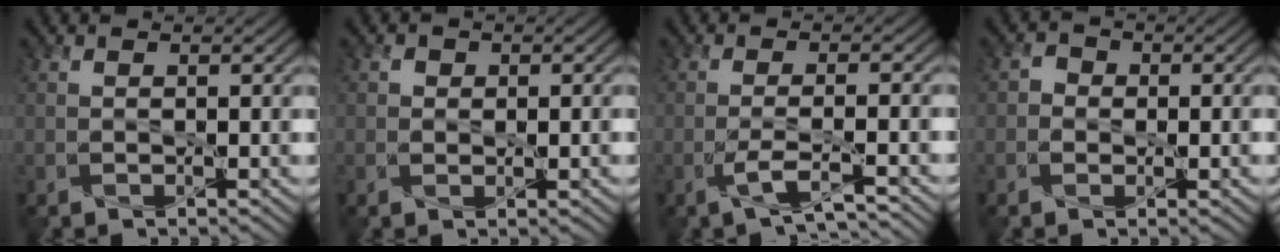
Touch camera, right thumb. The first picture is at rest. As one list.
[{"total": 1.1, "force": [0.0, 1.0, 0.4], "torque": [-0.007, -0.003, 0.000]}, {"total": 3.6, "force": [-2.1, 0.7, 2.8], "torque": [-0.054, 0.005, -0.049]}, {"total": 1.8, "force": [-0.4, 1.6, 0.6], "torque": [-0.008, -0.001, -0.012]}]